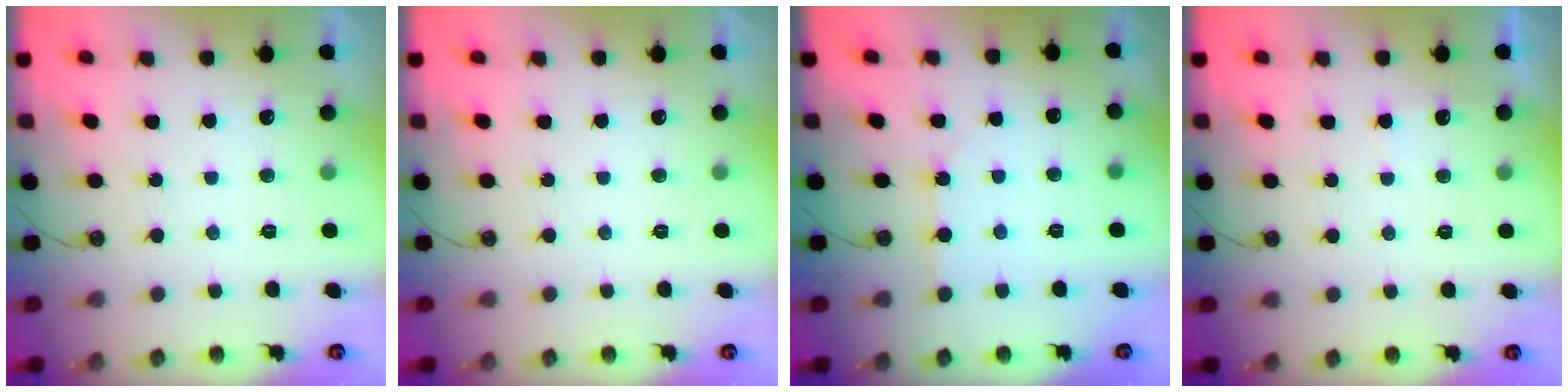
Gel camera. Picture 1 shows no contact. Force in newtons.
{"total": 0.0}
{"total": 2.7, "press": 2.7, "slide": 0.5}
{"total": 2.2, "press": 2.2, "slide": 0.3}